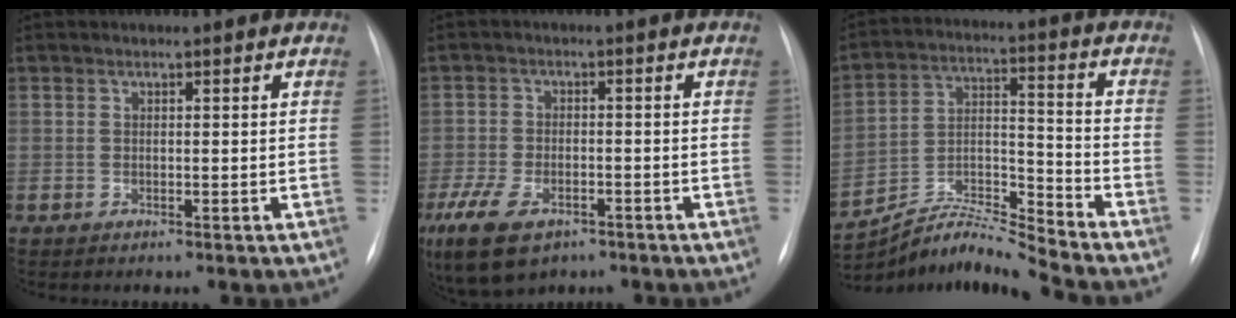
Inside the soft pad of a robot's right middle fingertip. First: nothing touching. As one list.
[{"total": 11.0, "force": [-6.6, 5.7, 6.7], "torque": [-0.151, -0.014, -0.106]}, {"total": 10.3, "force": [-10.0, -2.4, 0.6], "torque": [-0.015, 0.028, -0.183]}]